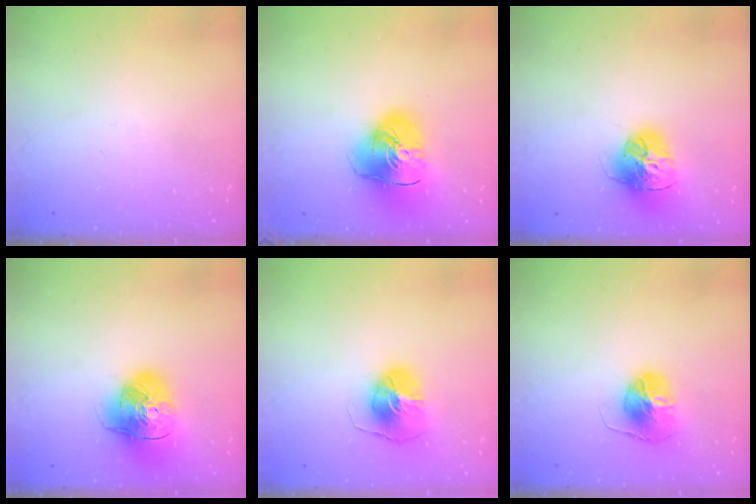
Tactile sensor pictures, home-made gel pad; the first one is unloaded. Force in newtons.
{"total": 14.7, "press": 14.5, "slide": 2.2}
{"total": 16.2, "press": 16.1, "slide": 1.6}
{"total": 13.7, "press": 13.6, "slide": 1.7}
{"total": 8.7, "press": 8.7, "slide": 0.7}
{"total": 10.1, "press": 10.1, "slide": 0.2}